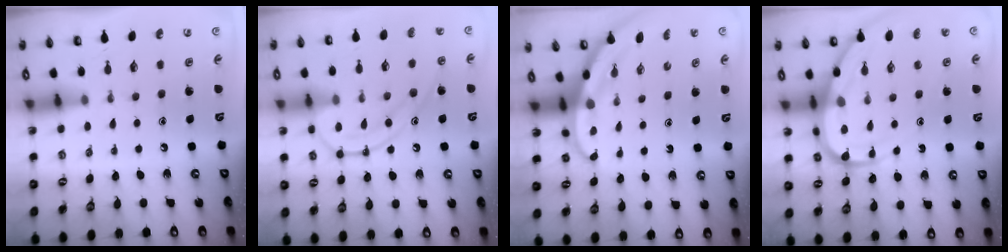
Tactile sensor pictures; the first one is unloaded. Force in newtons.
{"total": 12.3, "press": 12.3, "slide": 0.8}
{"total": 2.9, "press": 2.9, "slide": 0.1}
{"total": 11.8, "press": 11.7, "slide": 1.0}